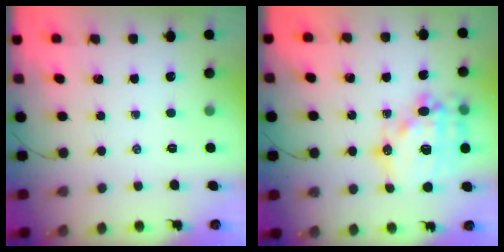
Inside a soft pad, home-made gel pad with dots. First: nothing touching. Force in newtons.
{"total": 19.3, "press": 18.9, "slide": 4.1}